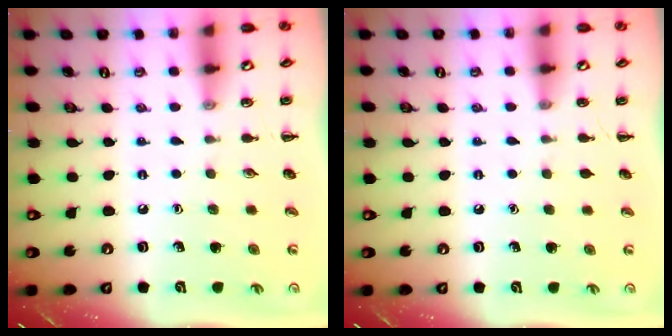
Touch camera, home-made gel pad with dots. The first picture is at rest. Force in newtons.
{"total": 0.0}